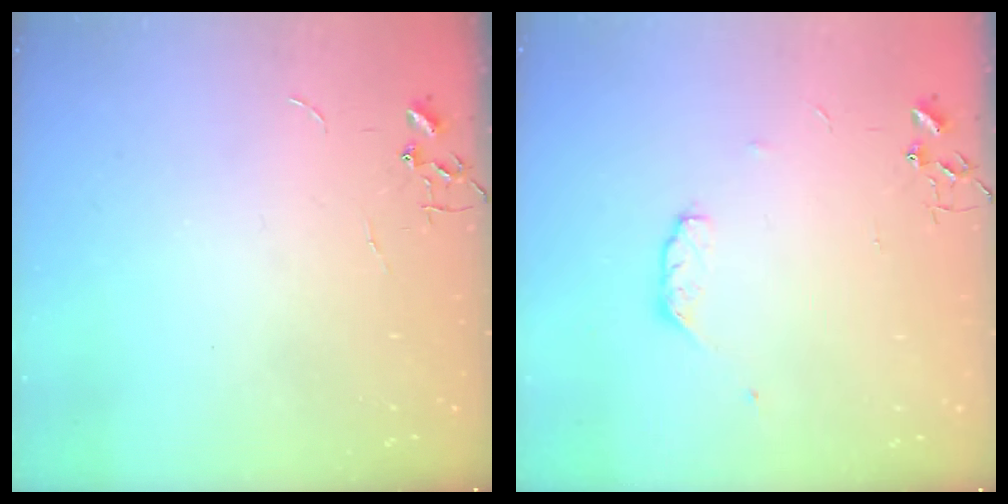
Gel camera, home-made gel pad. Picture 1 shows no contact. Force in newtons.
{"total": 5.3, "press": 5.2, "slide": 1.0}